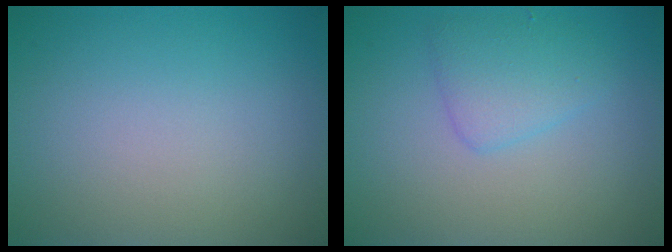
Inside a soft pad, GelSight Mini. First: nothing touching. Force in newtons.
{"total": 2.5, "press": 2.5, "slide": 0.1}